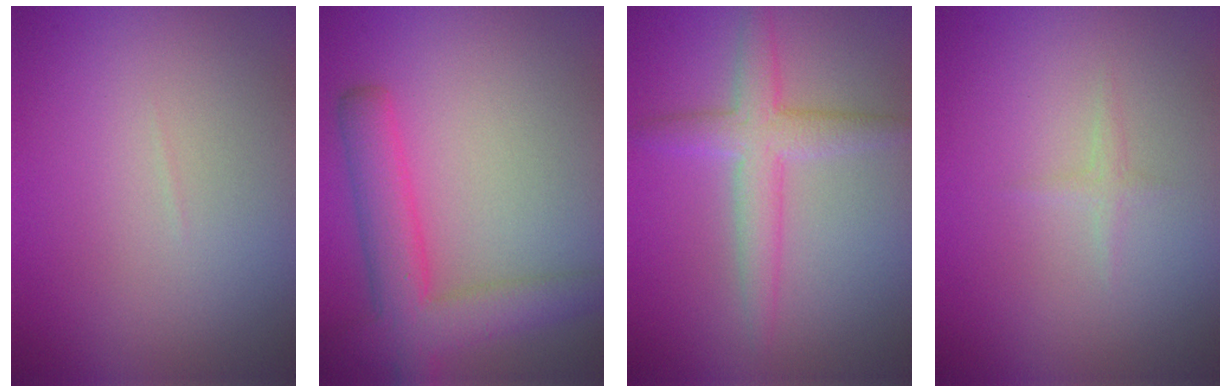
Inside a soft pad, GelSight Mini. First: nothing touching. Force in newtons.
{"total": 6.0, "press": 6.0, "slide": 0.3}
{"total": 3.6, "press": 3.6, "slide": 0.1}
{"total": 0.7, "press": 0.7, "slide": 0.1}